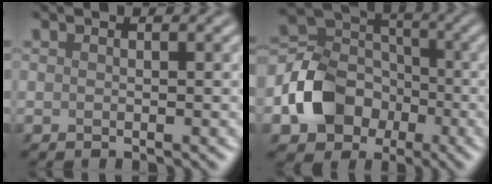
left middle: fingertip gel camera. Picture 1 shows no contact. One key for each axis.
{"total": 8.0, "fx": -3.1, "fy": 6.3, "fz": 3.8, "tx": -0.067, "ty": 0.002, "tz": -0.066}